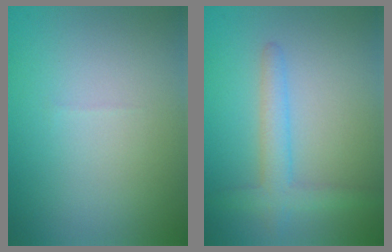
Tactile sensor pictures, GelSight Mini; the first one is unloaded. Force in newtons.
{"total": 2.8, "press": 2.8, "slide": 0.2}